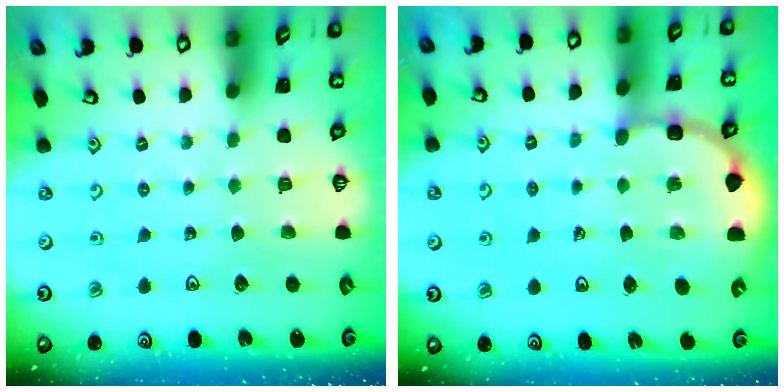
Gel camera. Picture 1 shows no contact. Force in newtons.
{"total": 6.4, "press": 6.2, "slide": 1.6}